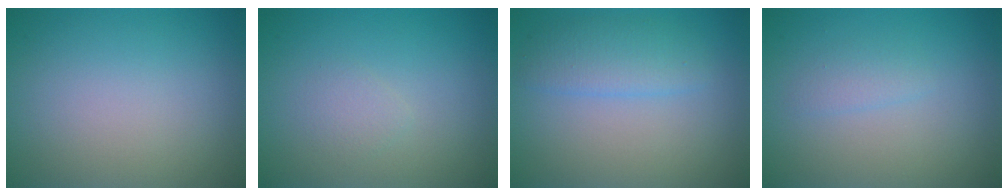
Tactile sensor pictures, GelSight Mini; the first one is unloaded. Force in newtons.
{"total": 0.9, "press": 0.9, "slide": 0.1}
{"total": 2.6, "press": 2.6, "slide": 0.1}
{"total": 1.1, "press": 1.1, "slide": 0.1}